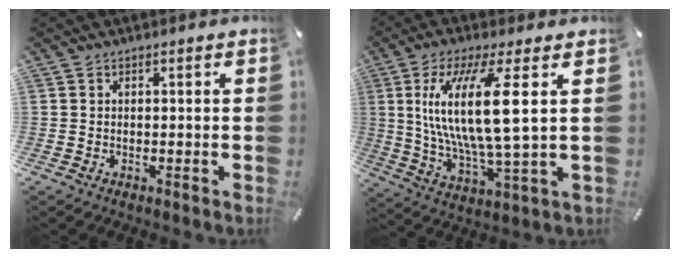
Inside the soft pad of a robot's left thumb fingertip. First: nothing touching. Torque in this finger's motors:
{"motor_torque": [0.46, 2.17, 2.47, -0.30, 0.78]}